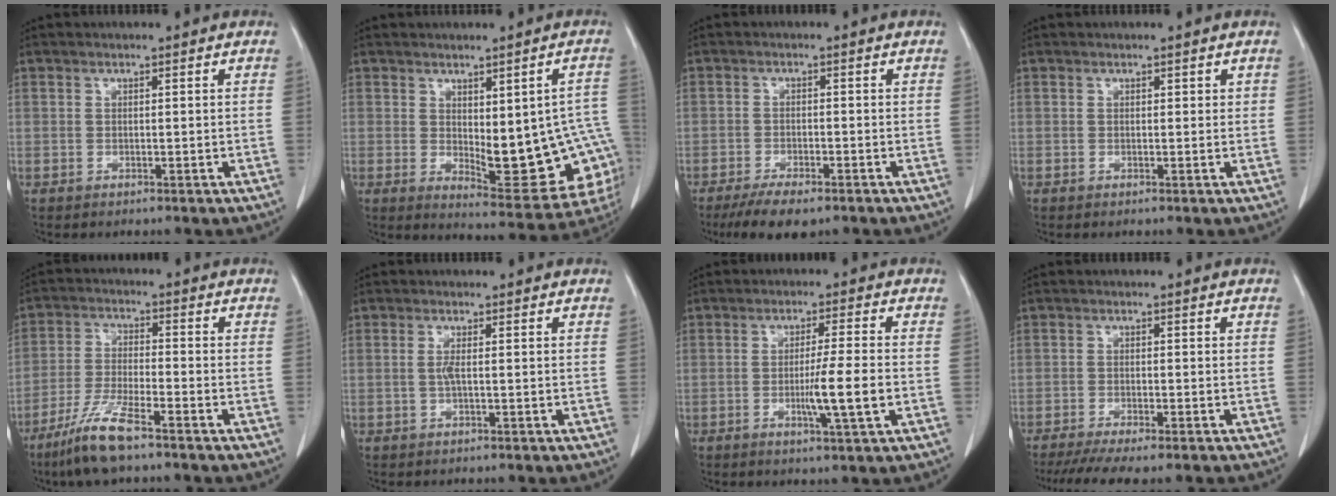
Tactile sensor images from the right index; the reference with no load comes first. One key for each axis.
{"total": 15.7, "fx": -1.6, "fy": 5.9, "fz": 14.5, "tx": -0.126, "ty": 0.006, "tz": 0.000}
{"total": 6.0, "fx": -4.4, "fy": 1.7, "fz": 3.6, "tx": -0.061, "ty": -0.010, "tz": -0.073}
{"total": 0.8, "fx": 0.4, "fy": 0.6, "fz": 0.3, "tx": 0.006, "ty": 0.002, "tz": 0.002}
{"total": 8.6, "fx": -6.1, "fy": 0.8, "fz": 6.0, "tx": -0.134, "ty": -0.022, "tz": -0.120}
{"total": 1.5, "fx": -0.1, "fy": 0.0, "fz": 1.5, "tx": -0.036, "ty": -0.001, "tz": -0.003}
{"total": 6.7, "fx": -1.6, "fy": -0.7, "fz": 6.5, "tx": -0.106, "ty": -0.013, "tz": -0.027}
{"total": 8.7, "fx": -7.4, "fy": 0.6, "fz": 4.6, "tx": -0.059, "ty": -0.014, "tz": -0.114}